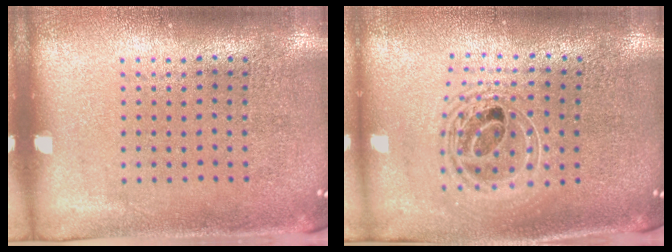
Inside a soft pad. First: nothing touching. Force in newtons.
{"total": 2.0, "press": 1.5, "slide": 1.3}